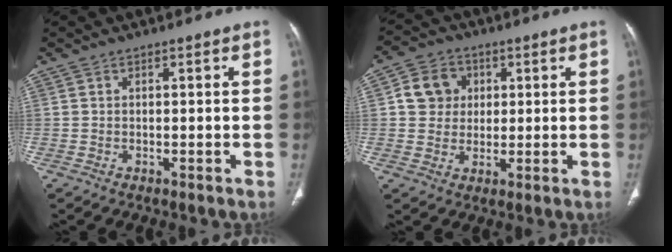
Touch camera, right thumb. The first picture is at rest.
{"total": 7.6, "force": [1.6, 6.8, 2.9], "torque": [-0.023, 0.000, 0.023]}